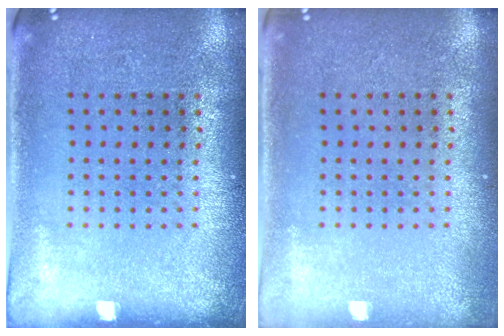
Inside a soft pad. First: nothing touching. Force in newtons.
{"total": 0.5, "press": 0.5, "slide": 0.2}